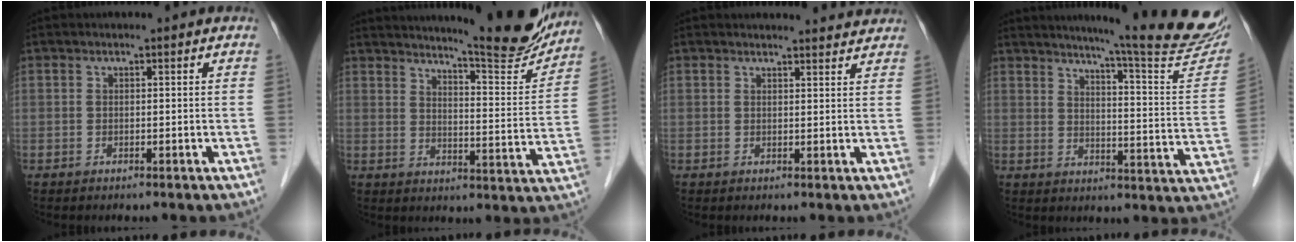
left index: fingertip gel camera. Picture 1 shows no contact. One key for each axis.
{"total": 17.3, "fx": 15.9, "fy": 0.5, "fz": 6.7, "tx": -0.096, "ty": -0.059, "tz": 0.202}
{"total": 5.7, "fx": 5.6, "fy": 0.6, "fz": 0.7, "tx": -0.007, "ty": 0.004, "tz": 0.052}
{"total": 21.9, "fx": 19.3, "fy": -0.3, "fz": 10.3, "tx": -0.137, "ty": -0.084, "tz": 0.229}